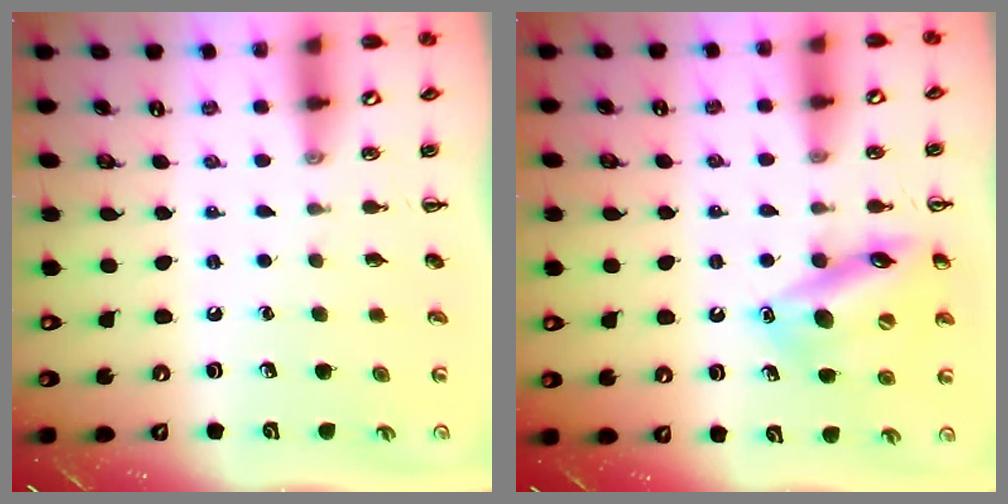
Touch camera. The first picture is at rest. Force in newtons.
{"total": 15.4, "press": 15.1, "slide": 3.2}